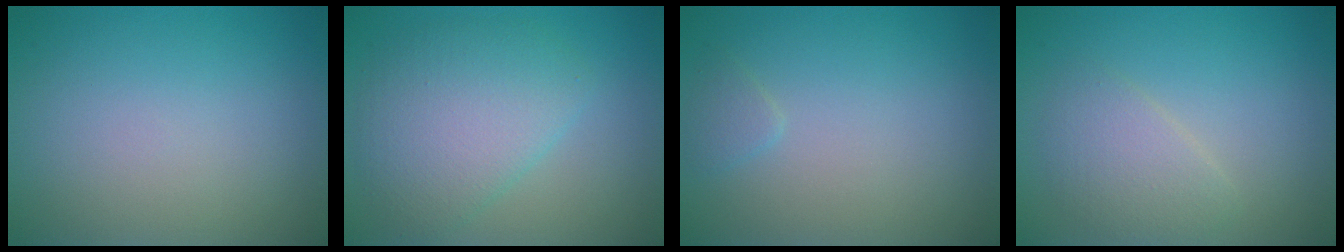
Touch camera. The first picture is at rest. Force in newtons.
{"total": 5.5, "press": 5.5, "slide": 0.2}
{"total": 0.9, "press": 0.9, "slide": 0.1}
{"total": 2.5, "press": 2.5, "slide": 0.1}